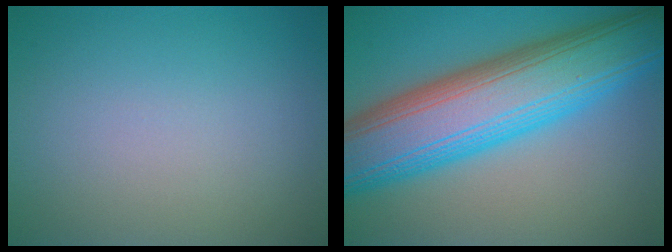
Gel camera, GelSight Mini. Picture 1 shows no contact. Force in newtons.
{"total": 13.4, "press": 13.4, "slide": 0.2}